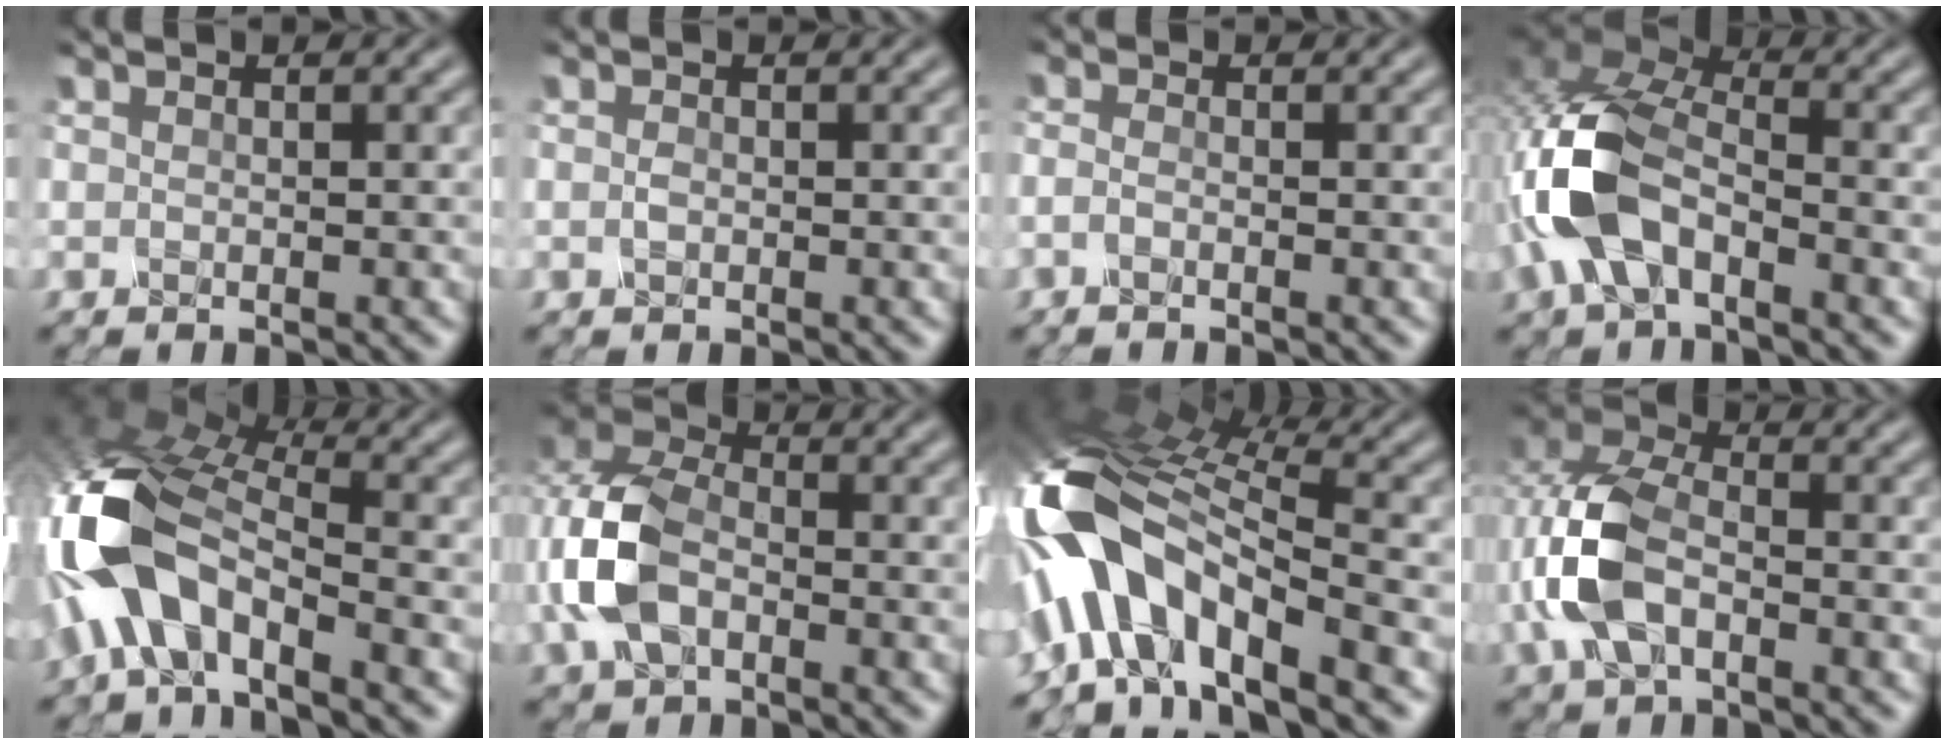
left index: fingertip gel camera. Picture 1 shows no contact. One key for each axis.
{"total": 0.6, "fx": -0.1, "fy": 0.4, "fz": 0.4, "tx": -0.013, "ty": 0.002, "tz": -0.004}
{"total": 1.1, "fx": -0.7, "fy": 0.4, "fz": 0.8, "tx": -0.024, "ty": -0.005, "tz": -0.016}
{"total": 9.7, "fx": -2.5, "fy": 5.7, "fz": 7.5, "tx": -0.184, "ty": 0.006, "tz": -0.063}
{"total": 10.7, "fx": -4.1, "fy": 5.3, "fz": 8.3, "tx": -0.172, "ty": 0.010, "tz": -0.089}
{"total": 7.1, "fx": -1.3, "fy": 4.9, "fz": 5.0, "tx": -0.124, "ty": 0.012, "tz": -0.041}
{"total": 12.9, "fx": -5.0, "fy": 5.7, "fz": 10.4, "tx": -0.193, "ty": 0.024, "tz": -0.096}
{"total": 7.5, "fx": -1.4, "fy": 4.8, "fz": 5.6, "tx": -0.139, "ty": 0.012, "tz": -0.041}